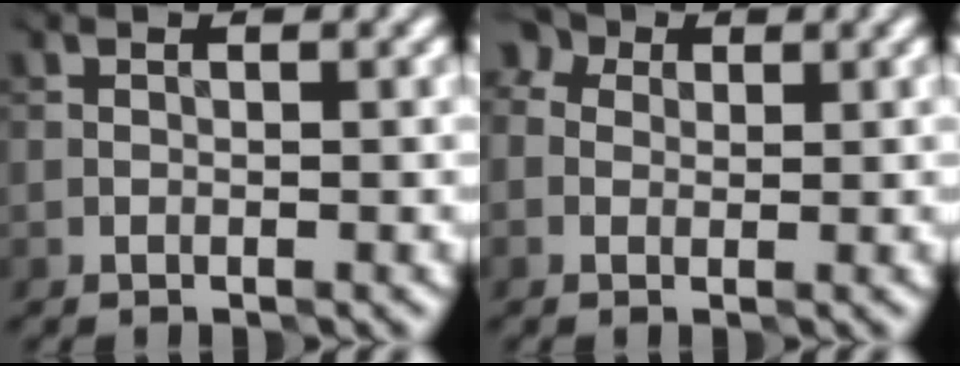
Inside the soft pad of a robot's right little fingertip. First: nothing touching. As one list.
[{"total": 2.3, "force": [0.8, 1.8, 1.1], "torque": [-0.008, 0.011, -0.009]}]